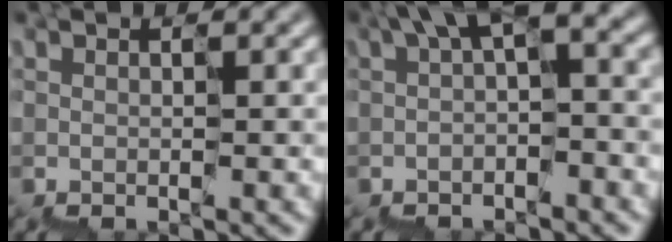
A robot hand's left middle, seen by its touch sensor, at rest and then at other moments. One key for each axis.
{"total": 4.0, "fx": 0.8, "fy": 1.5, "fz": 3.6, "tx": -0.063, "ty": 0.011, "tz": 0.006}